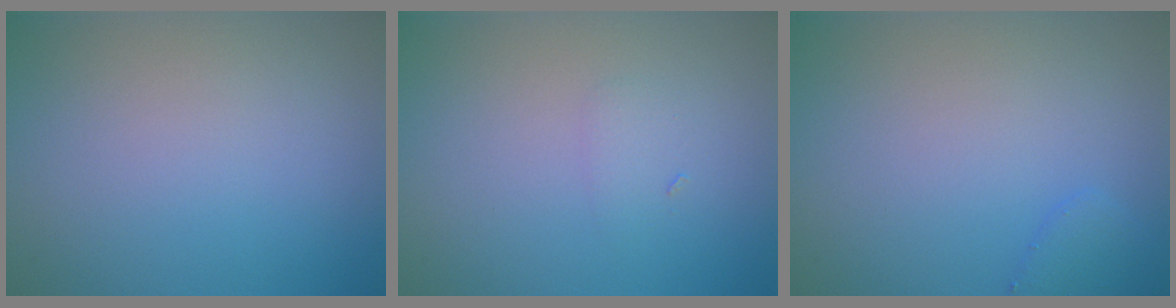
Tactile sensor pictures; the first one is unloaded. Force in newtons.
{"total": 0.8, "press": 0.8, "slide": 0.1}
{"total": 1.5, "press": 1.5, "slide": 0.1}